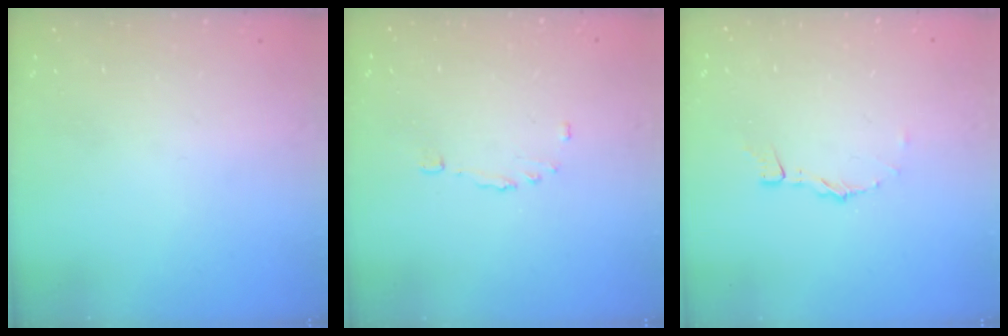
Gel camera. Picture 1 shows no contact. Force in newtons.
{"total": 2.7, "press": 2.6, "slide": 0.8}
{"total": 3.6, "press": 3.6, "slide": 0.2}